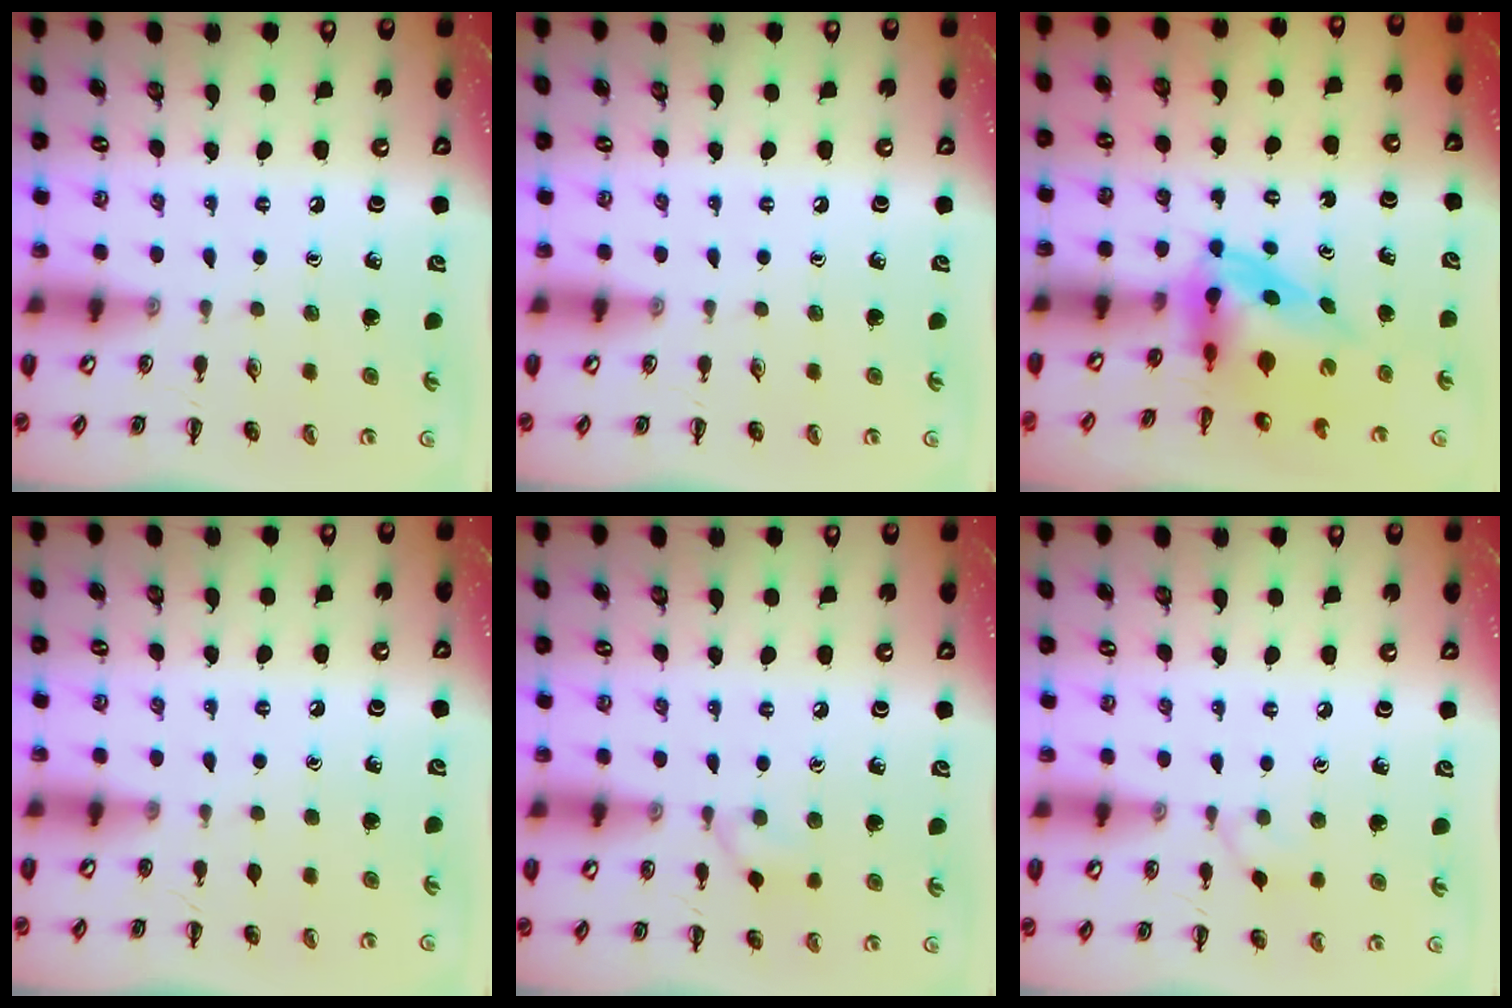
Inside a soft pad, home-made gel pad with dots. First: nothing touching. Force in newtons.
{"total": 0.0}
{"total": 3.8, "press": 3.7, "slide": 1.0}
{"total": 0.0}
{"total": 5.8, "press": 5.6, "slide": 1.6}
{"total": 2.8, "press": 2.5, "slide": 1.1}